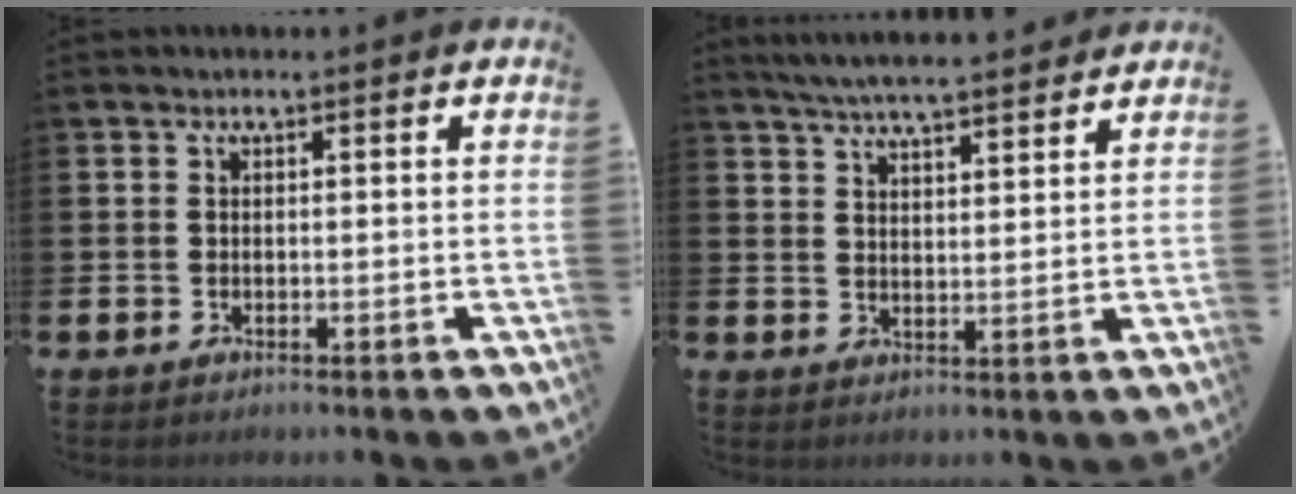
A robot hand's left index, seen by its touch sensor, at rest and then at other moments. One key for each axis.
{"total": 5.3, "fx": 5.2, "fy": 0.0, "fz": 1.0, "tx": -0.038, "ty": -0.025, "tz": 0.095}